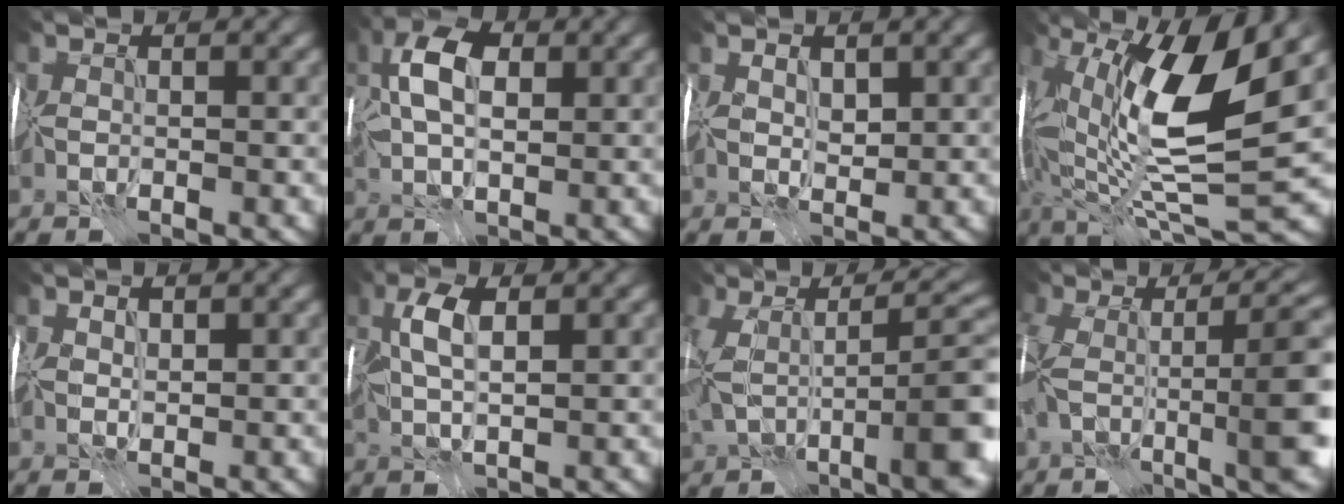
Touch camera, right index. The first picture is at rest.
{"total": 6.6, "force": [1.8, 3.7, 5.1], "torque": [-0.115, 0.024, 0.023]}
{"total": 1.3, "force": [0.7, 0.8, 0.8], "torque": [-0.020, 0.007, 0.016]}
{"total": 14.0, "force": [2.5, 4.6, 12.9], "torque": [-0.251, 0.001, 0.050]}
{"total": 1.0, "force": [0.6, 0.7, 0.5], "torque": [-0.011, 0.008, 0.013]}
{"total": 4.1, "force": [1.4, 1.5, 3.5], "torque": [-0.076, 0.016, 0.028]}
{"total": 10.9, "force": [-1.1, 5.0, 9.6], "torque": [-0.172, -0.002, -0.015]}
{"total": 11.4, "force": [-0.6, 4.0, 10.6], "torque": [-0.177, 0.006, -0.006]}